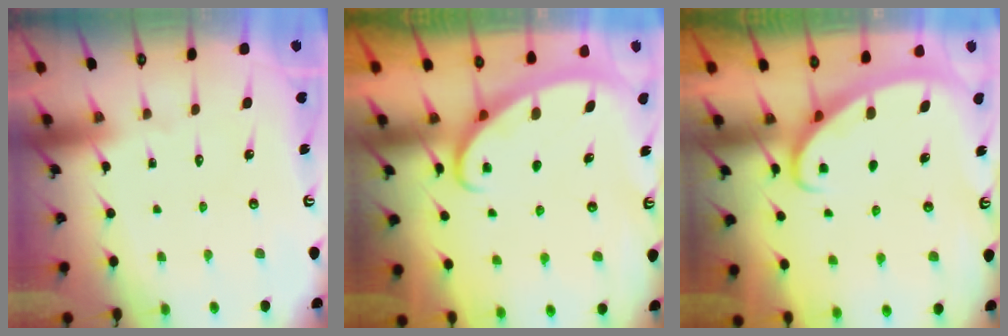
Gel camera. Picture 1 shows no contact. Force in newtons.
{"total": 2.8, "press": 2.8, "slide": 0.4}
{"total": 2.6, "press": 2.6, "slide": 0.4}